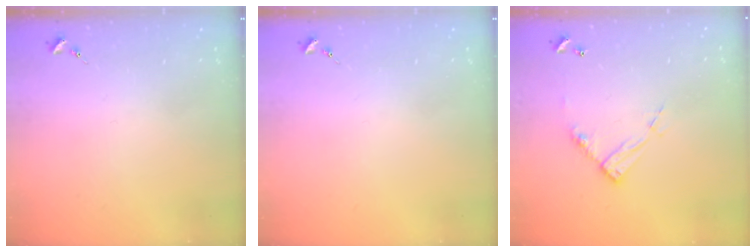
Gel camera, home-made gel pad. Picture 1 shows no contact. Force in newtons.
{"total": 0.0}
{"total": 11.8, "press": 11.7, "slide": 1.1}